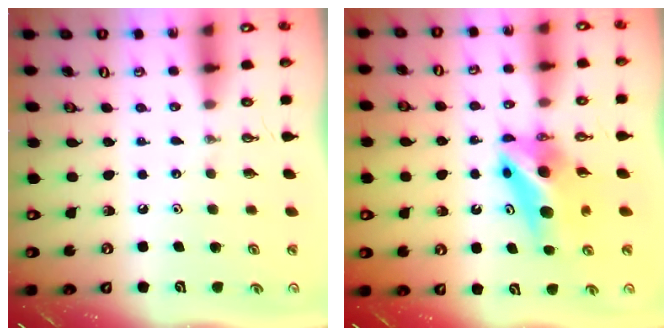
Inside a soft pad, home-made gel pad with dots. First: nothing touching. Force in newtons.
{"total": 8.4, "press": 8.4, "slide": 0.6}